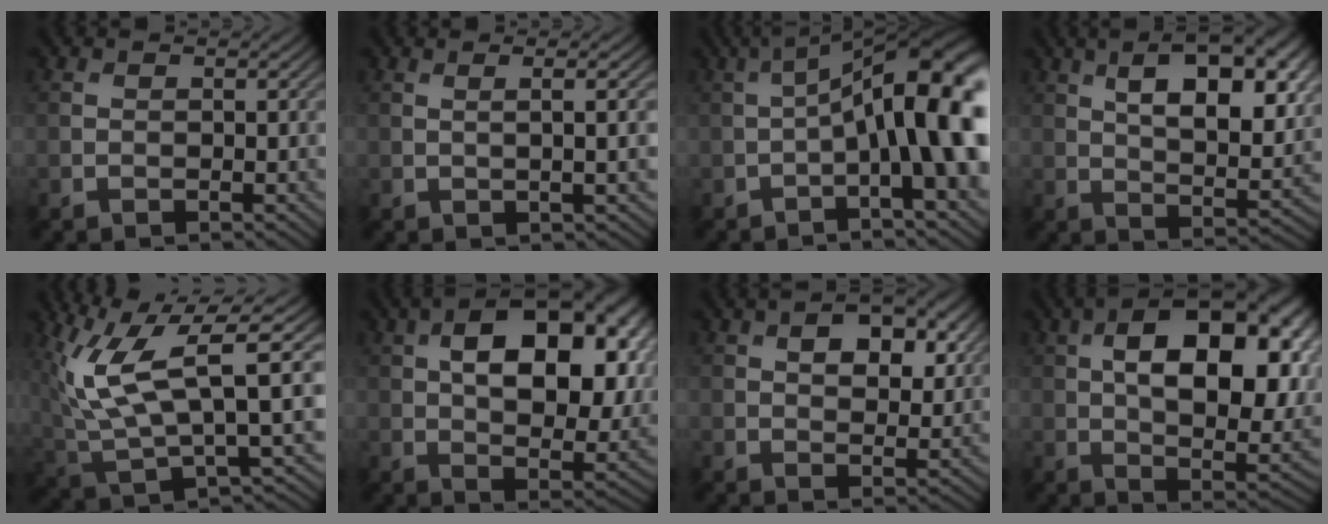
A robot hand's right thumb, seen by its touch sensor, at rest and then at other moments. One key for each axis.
{"total": 4.1, "fx": 0.5, "fy": 0.7, "fz": 4.0, "tx": -0.055, "ty": 0.016, "tz": 0.007}
{"total": 16.2, "fx": -0.4, "fy": 4.9, "fz": 15.5, "tx": -0.221, "ty": 0.016, "tz": -0.008}
{"total": 14.3, "fx": 5.7, "fy": 6.4, "fz": 11.5, "tx": -0.170, "ty": 0.011, "tz": 0.082}
{"total": 13.6, "fx": 3.3, "fy": 4.4, "fz": 12.4, "tx": -0.267, "ty": 0.000, "tz": 0.069}
{"total": 16.6, "fx": 4.4, "fy": 9.3, "fz": 13.0, "tx": -0.179, "ty": 0.018, "tz": 0.064}
{"total": 7.1, "fx": 2.7, "fy": 3.9, "fz": 5.3, "tx": -0.076, "ty": -0.001, "tz": 0.039}
{"total": 18.2, "fx": 4.5, "fy": 9.8, "fz": 14.7, "tx": -0.213, "ty": 0.016, "tz": 0.063}